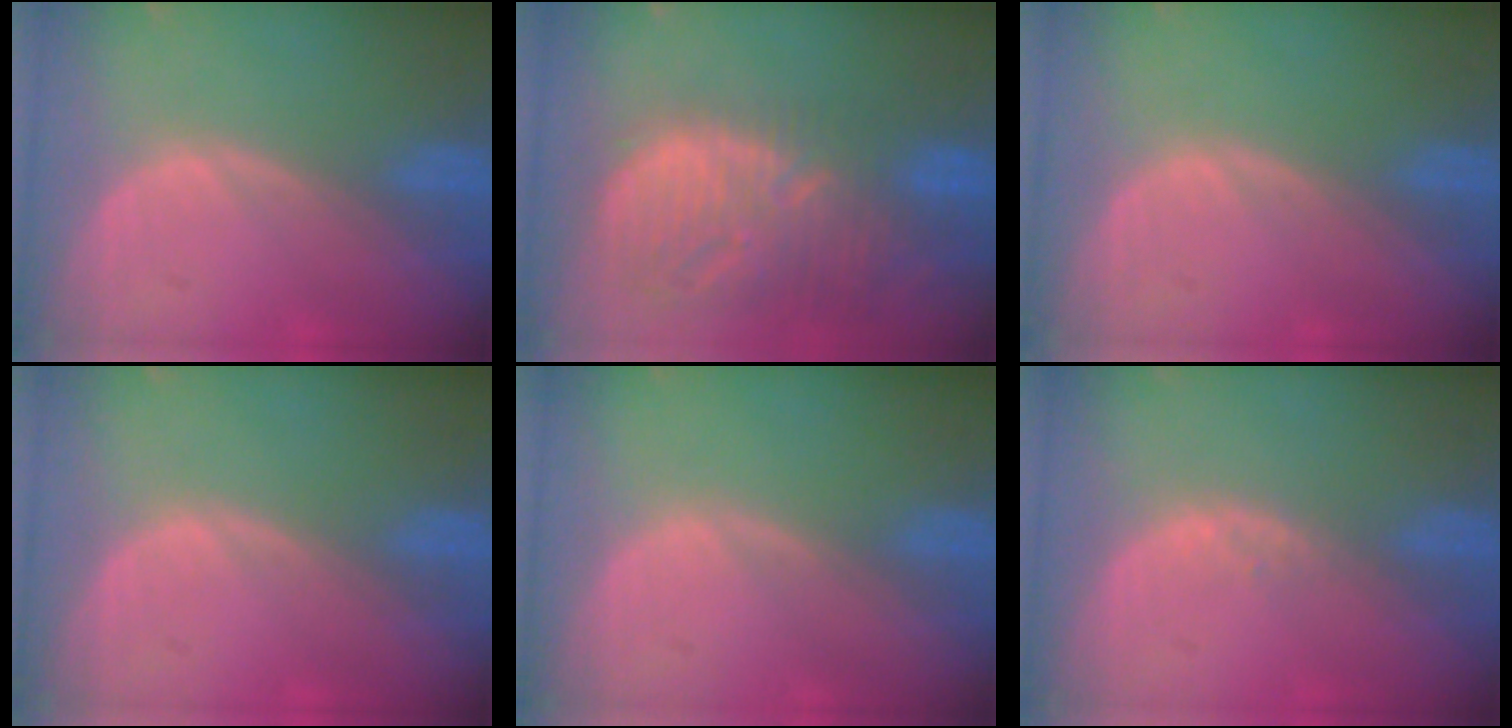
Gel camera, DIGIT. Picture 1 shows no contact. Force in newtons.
{"total": 13.5, "press": 11.6, "slide": 6.9}
{"total": 0.0}
{"total": 0.0}
{"total": 0.0}
{"total": 1.1, "press": 0.8, "slide": 0.7}